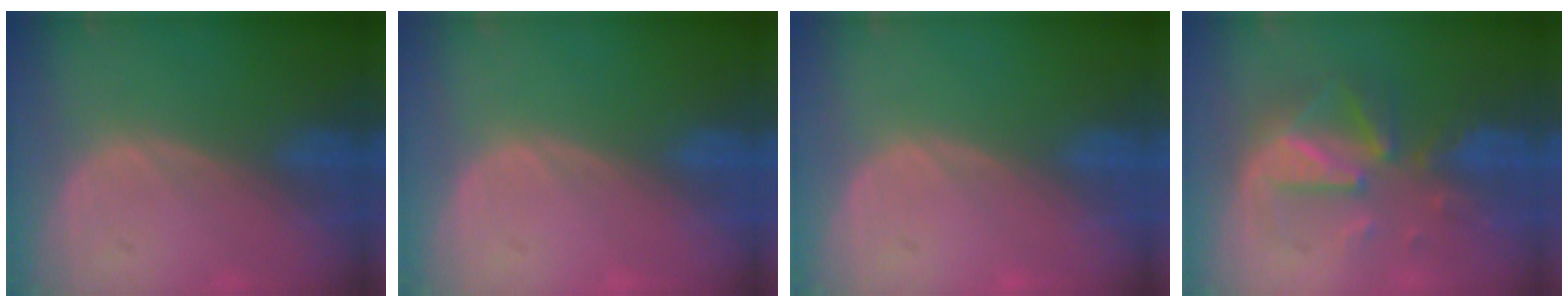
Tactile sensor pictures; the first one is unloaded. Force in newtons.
{"total": 0.0}
{"total": 0.0}
{"total": 8.1, "press": 8.0, "slide": 1.4}